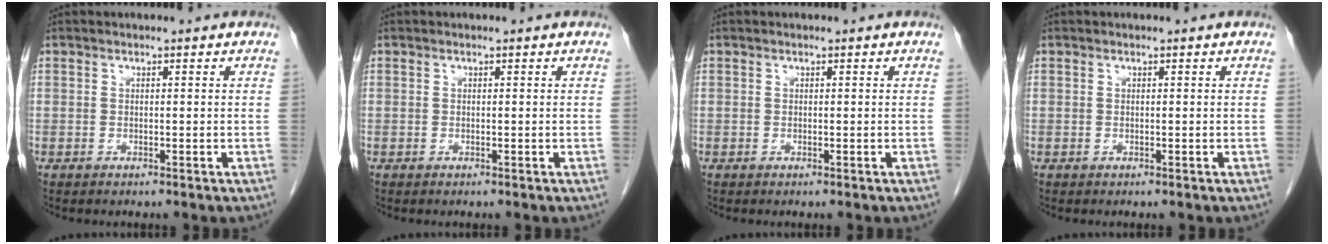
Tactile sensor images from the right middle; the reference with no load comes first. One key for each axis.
{"total": 0.0}
{"total": 0.0}
{"total": 0.0}